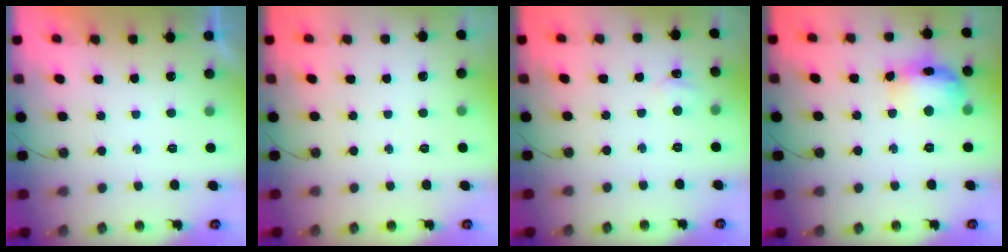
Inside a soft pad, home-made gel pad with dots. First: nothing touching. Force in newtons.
{"total": 0.0}
{"total": 2.8, "press": 2.8, "slide": 0.3}
{"total": 15.0, "press": 15.0, "slide": 1.3}